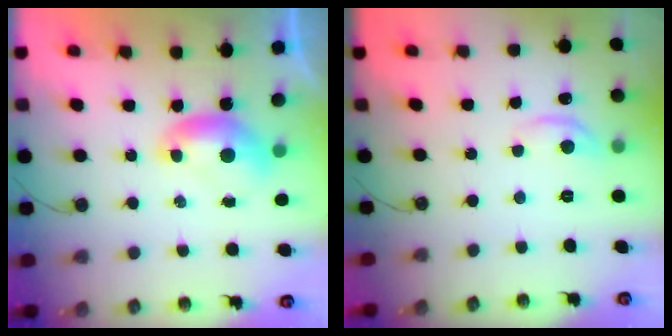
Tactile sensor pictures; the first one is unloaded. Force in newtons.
{"total": 3.8, "press": 3.8, "slide": 0.5}